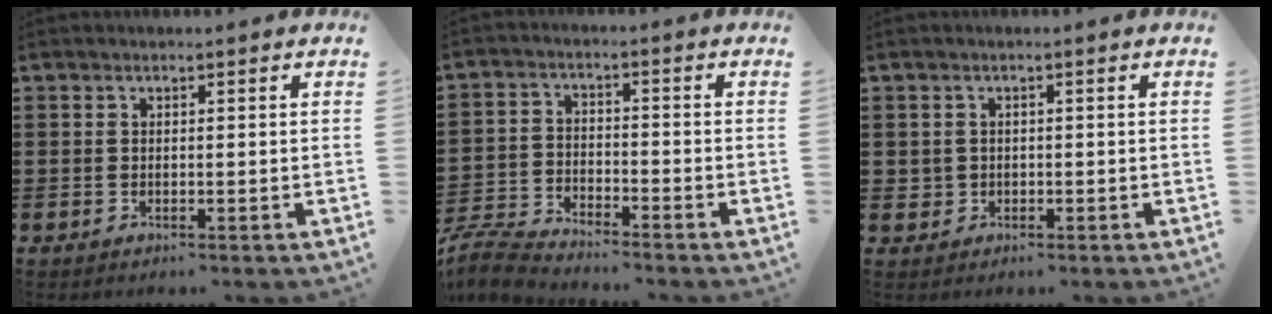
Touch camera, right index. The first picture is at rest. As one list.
[{"total": 5.4, "force": [-5.3, 0.3, 0.9], "torque": [-0.042, -0.004, -0.112]}, {"total": 1.3, "force": [-0.1, 1.3, 0.2], "torque": [-0.010, 0.003, -0.004]}]